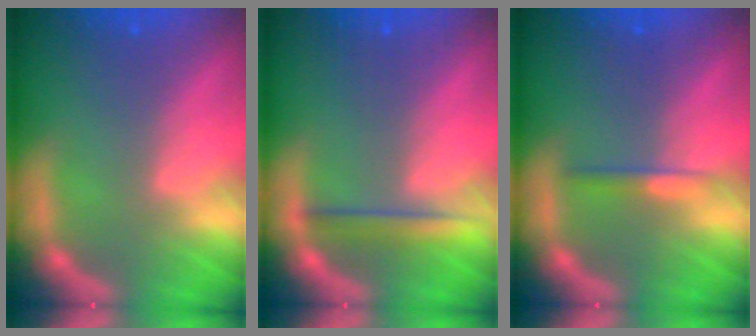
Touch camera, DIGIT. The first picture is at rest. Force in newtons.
{"total": 2.5}
{"total": 1.4}